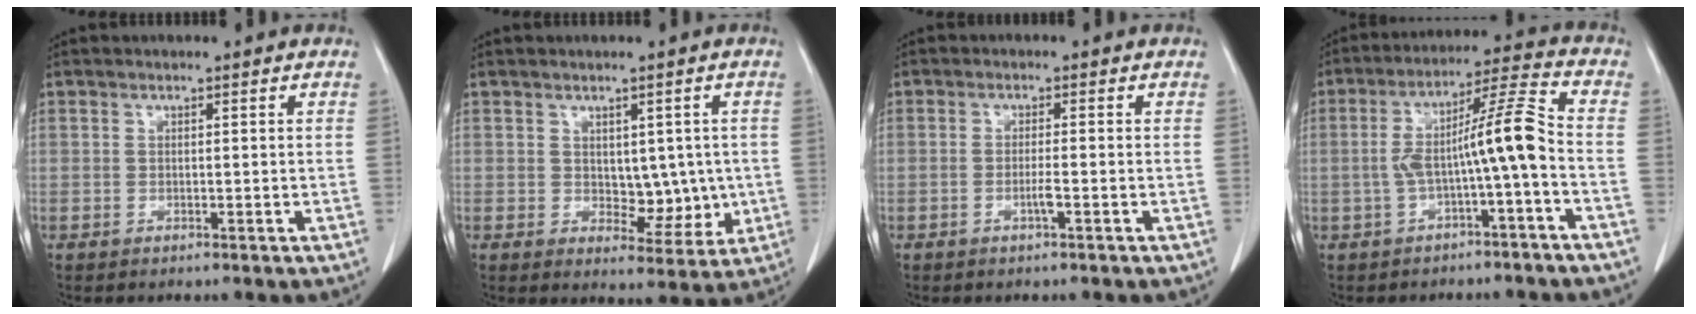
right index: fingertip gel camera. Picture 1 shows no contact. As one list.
[{"total": 6.0, "force": [0.2, 3.7, 4.7], "torque": [-0.051, -0.001, 0.017]}, {"total": 1.8, "force": [-0.7, -0.1, 1.6], "torque": [-0.033, -0.002, -0.014]}, {"total": 9.3, "force": [-2.0, 0.1, 9.1], "torque": [-0.157, 0.034, -0.034]}]